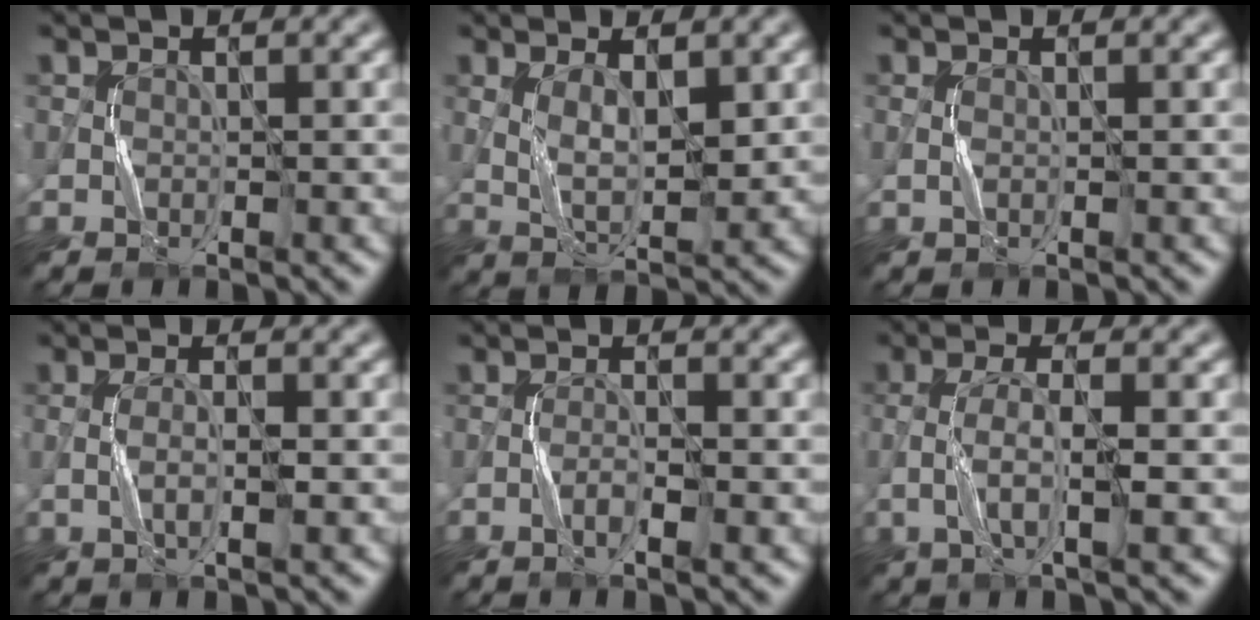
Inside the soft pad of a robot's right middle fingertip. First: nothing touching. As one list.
[{"total": 3.6, "force": [0.9, 1.3, 3.3], "torque": [-0.067, -0.007, 0.023]}, {"total": 0.5, "force": [0.1, 0.1, 0.5], "torque": [-0.016, 0.001, 0.000]}, {"total": 2.0, "force": [-0.3, 0.4, 2.0], "torque": [-0.044, 0.001, -0.010]}, {"total": 1.8, "force": [-0.8, 0.3, 1.6], "torque": [-0.030, 0.004, -0.017]}, {"total": 3.9, "force": [-0.8, 0.8, 3.7], "torque": [-0.077, 0.005, -0.020]}]